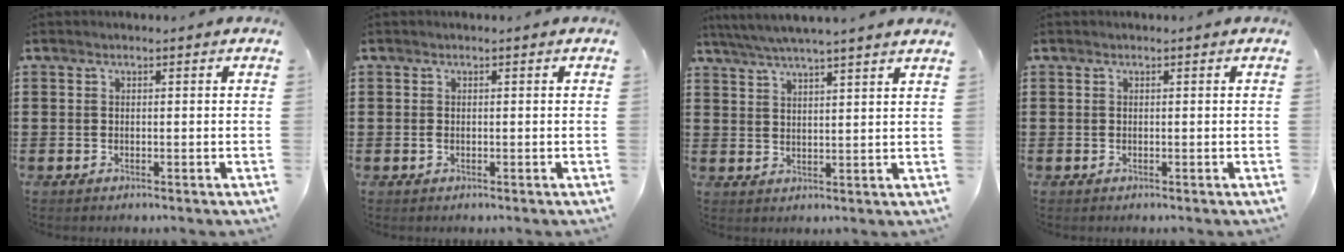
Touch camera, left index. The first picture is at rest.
{"total": 0.7, "force": [-0.1, 0.3, 0.6], "torque": [-0.015, -0.001, -0.001]}
{"total": 4.5, "force": [4.2, -0.6, 1.5], "torque": [-0.044, -0.018, 0.074]}
{"total": 0.0}